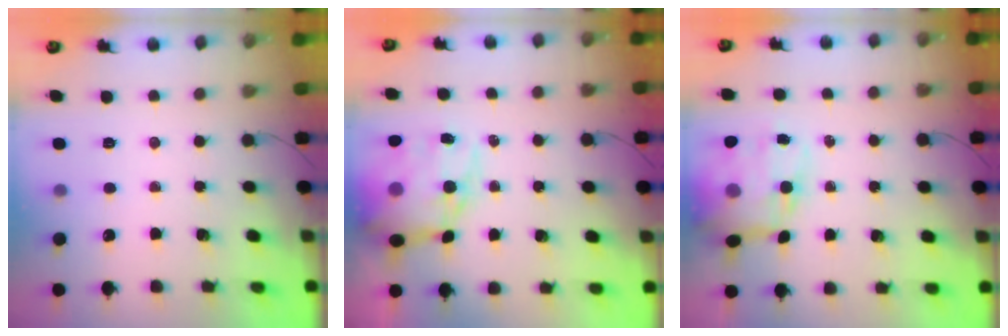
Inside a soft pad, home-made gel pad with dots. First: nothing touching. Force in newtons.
{"total": 16.9, "press": 16.4, "slide": 3.9}
{"total": 14.3, "press": 13.9, "slide": 3.5}